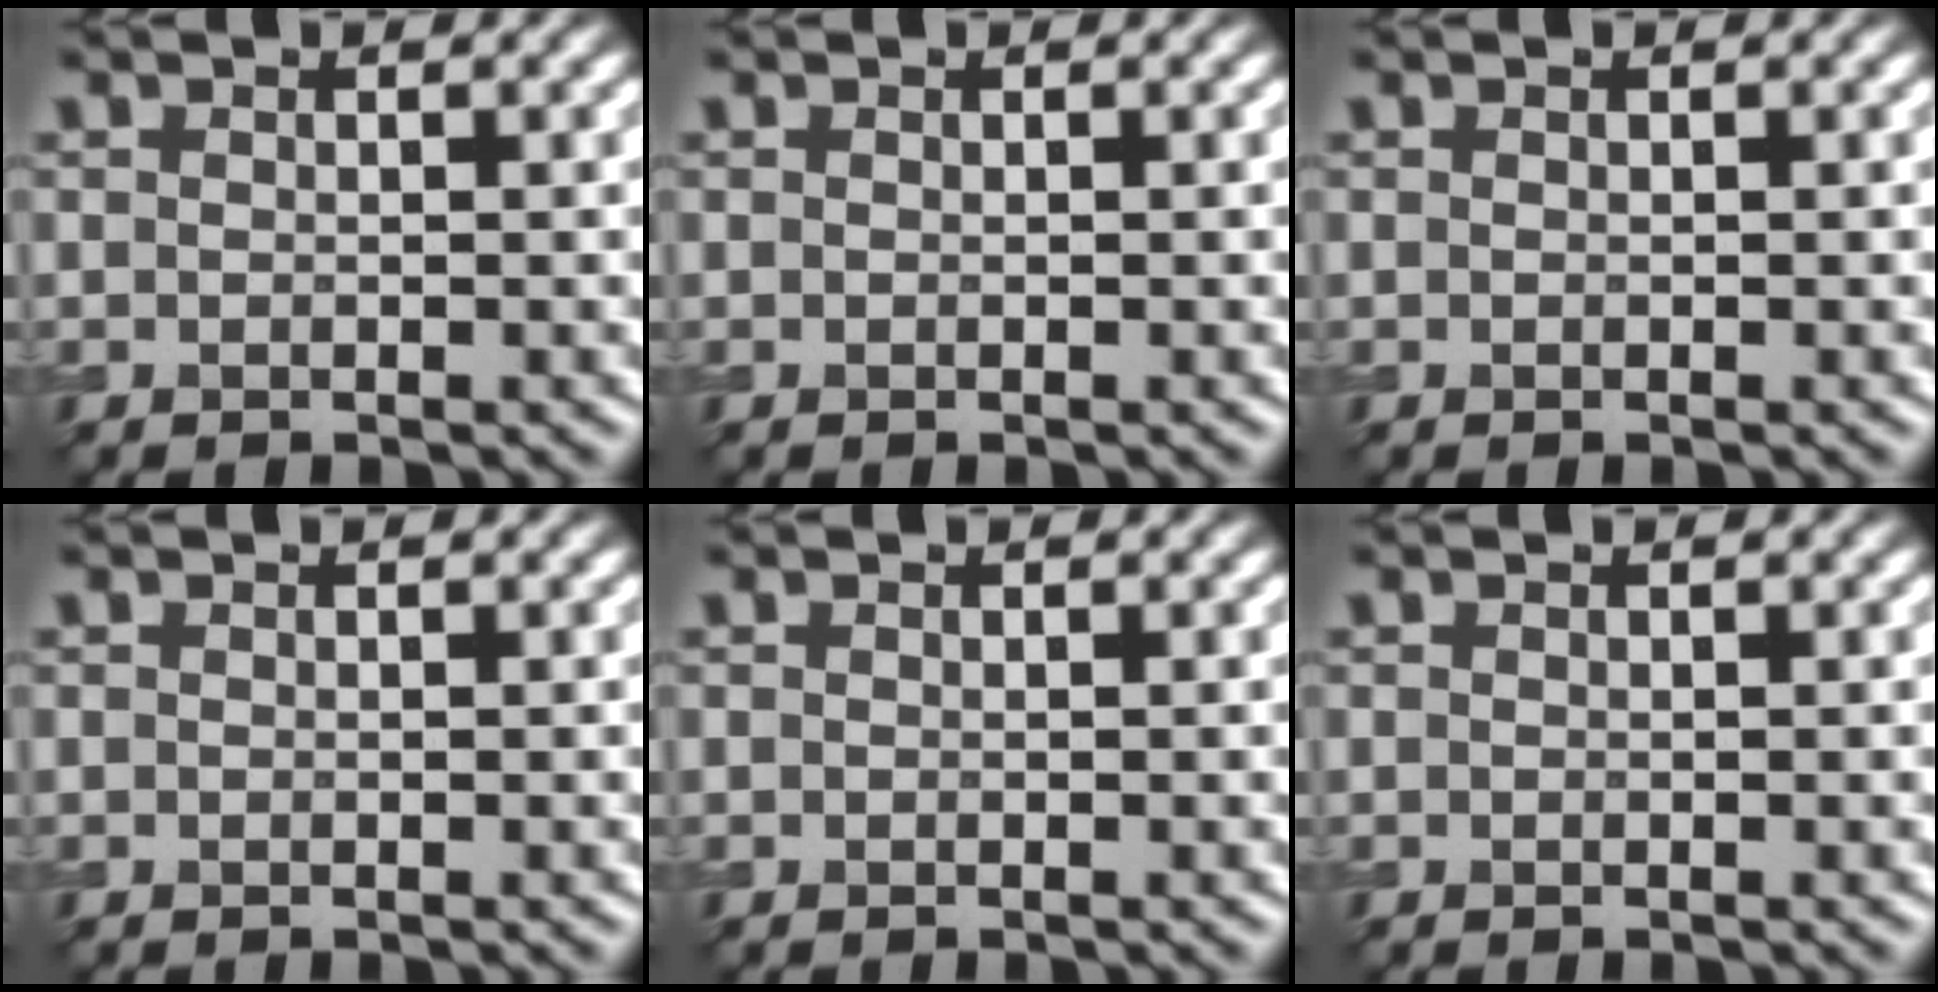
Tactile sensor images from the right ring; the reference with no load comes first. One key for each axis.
{"total": 0.0}
{"total": 0.0}
{"total": 0.0}
{"total": 0.0}
{"total": 0.0}